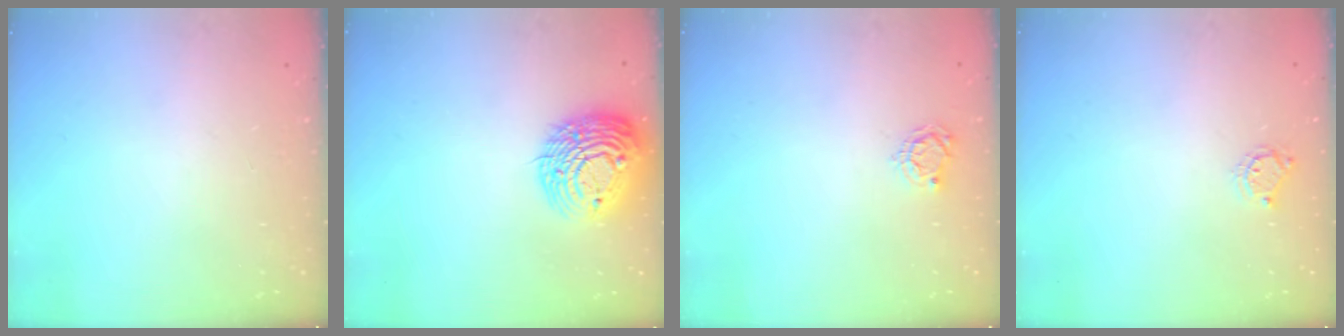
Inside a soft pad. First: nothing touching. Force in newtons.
{"total": 15.4, "press": 15.2, "slide": 2.5}
{"total": 4.3, "press": 4.2, "slide": 0.5}
{"total": 4.1, "press": 4.1, "slide": 0.3}